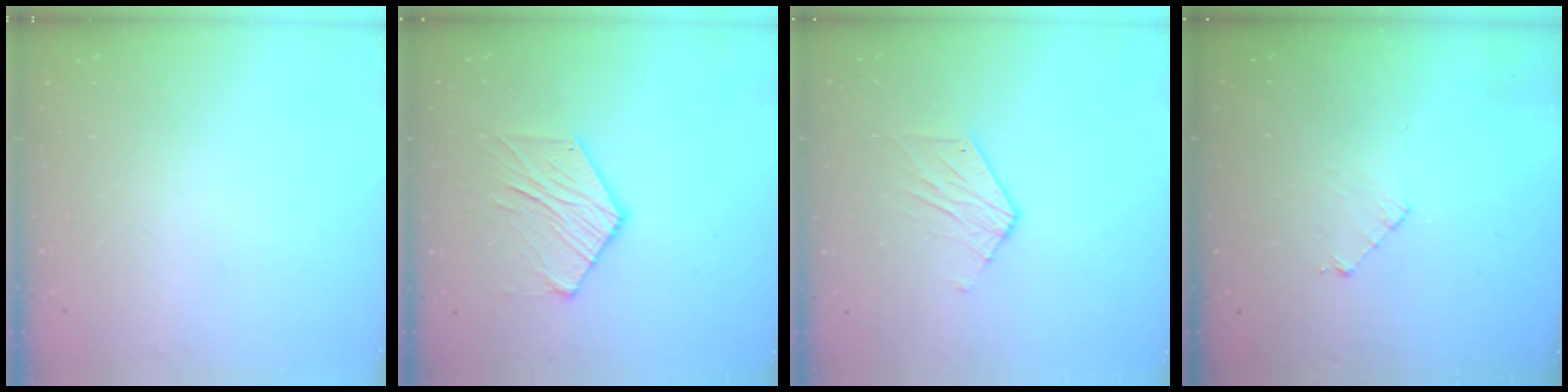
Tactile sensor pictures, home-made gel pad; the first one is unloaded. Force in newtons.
{"total": 10.0, "press": 10.0, "slide": 0.7}
{"total": 6.9, "press": 6.9, "slide": 0.4}
{"total": 4.1, "press": 4.1, "slide": 0.3}